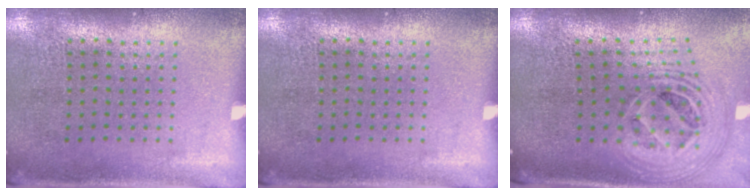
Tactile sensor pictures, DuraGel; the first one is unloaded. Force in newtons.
{"total": 0.0}
{"total": 2.5, "press": 1.8, "slide": 1.7}